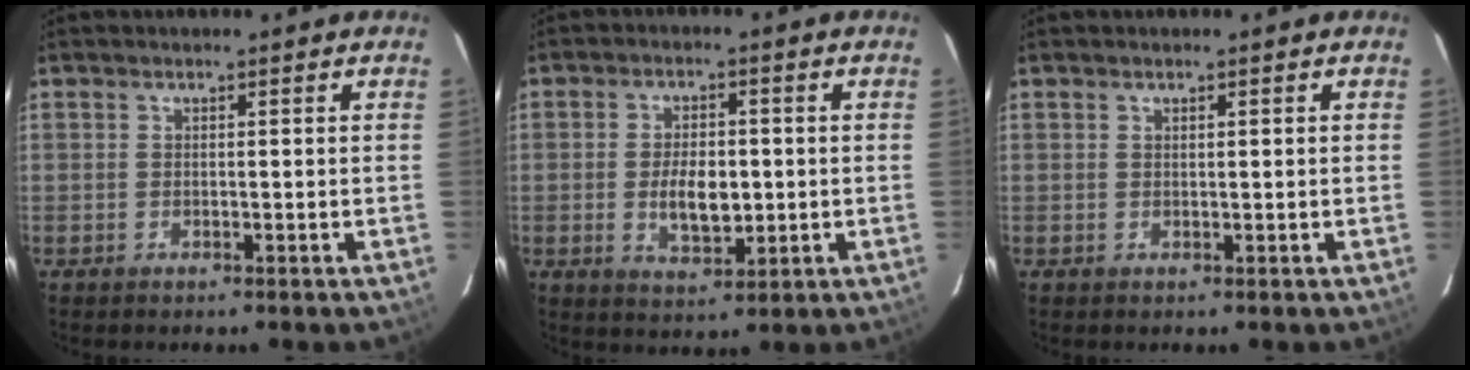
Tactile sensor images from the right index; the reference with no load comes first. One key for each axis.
{"total": 7.4, "fx": -0.7, "fy": 3.9, "fz": 6.3, "tx": -0.119, "ty": -0.004, "tz": -0.007}
{"total": 0.6, "fx": 0.3, "fy": 0.2, "fz": 0.5, "tx": -0.007, "ty": 0.004, "tz": 0.006}